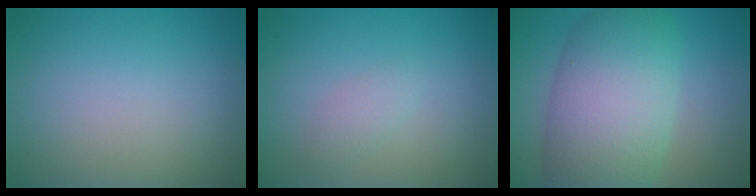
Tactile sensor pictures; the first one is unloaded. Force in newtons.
{"total": 1.2, "press": 1.2, "slide": 0.0}
{"total": 10.1, "press": 10.1, "slide": 0.7}